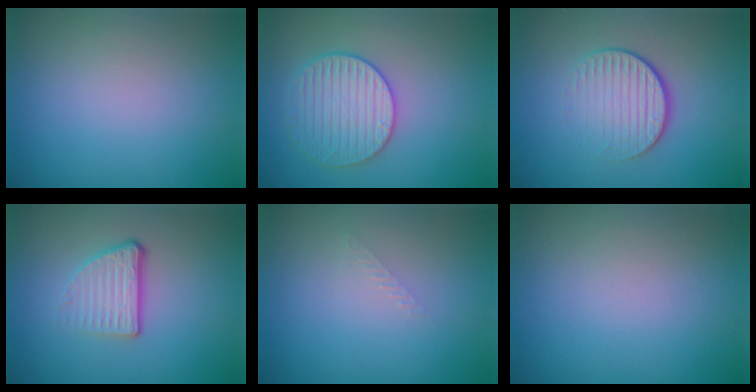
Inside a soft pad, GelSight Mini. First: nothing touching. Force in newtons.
{"total": 3.6, "press": 3.5, "slide": 0.8}
{"total": 4.2, "press": 2.6, "slide": 3.2}
{"total": 3.6, "press": 2.2, "slide": 2.8}
{"total": 0.8, "press": 0.7, "slide": 0.2}
{"total": 0.0}